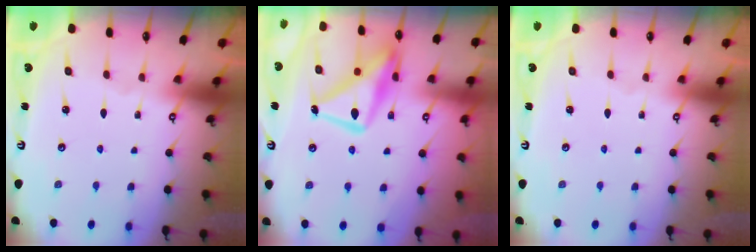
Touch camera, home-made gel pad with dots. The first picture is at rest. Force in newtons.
{"total": 16.5, "press": 16.4, "slide": 1.5}
{"total": 0.0}